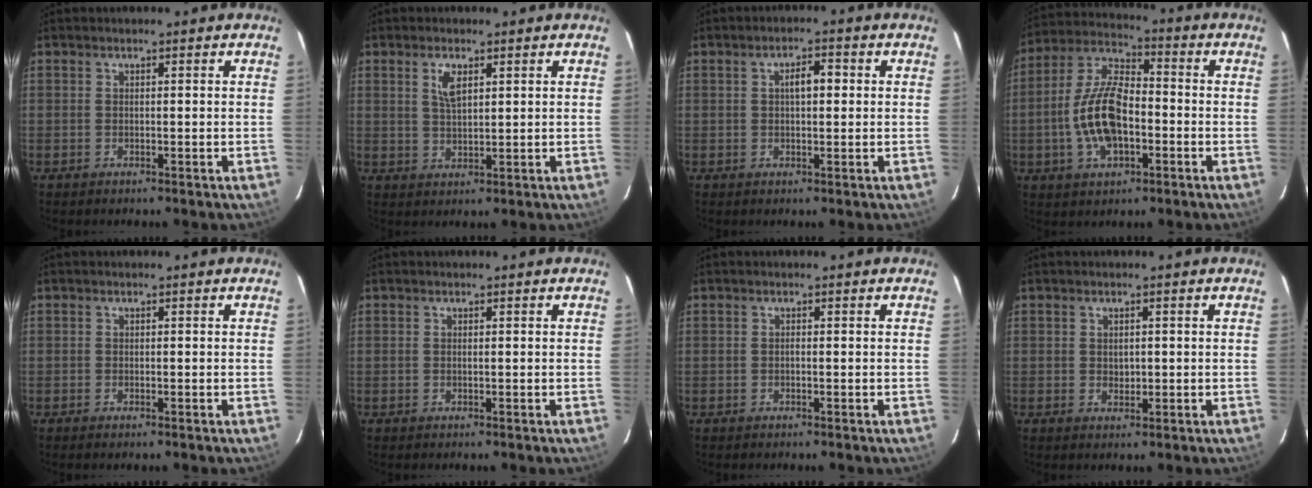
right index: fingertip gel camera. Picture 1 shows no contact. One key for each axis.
{"total": 3.8, "fx": 1.7, "fy": 1.6, "fz": 3.0, "tx": -0.056, "ty": 0.002, "tz": 0.034}
{"total": 3.5, "fx": 0.6, "fy": 1.5, "fz": 3.1, "tx": -0.052, "ty": 0.012, "tz": 0.010}
{"total": 13.6, "fx": -3.2, "fy": 6.6, "fz": 11.5, "tx": -0.239, "ty": 0.009, "tz": -0.058}
{"total": 0.6, "fx": -0.5, "fy": 0.2, "fz": 0.3, "tx": -0.007, "ty": -0.001, "tz": -0.010}
{"total": 0.0}
{"total": 0.0}
{"total": 1.7, "fx": 0.1, "fy": 1.4, "fz": 0.9, "tx": -0.012, "ty": 0.001, "tz": 0.004}